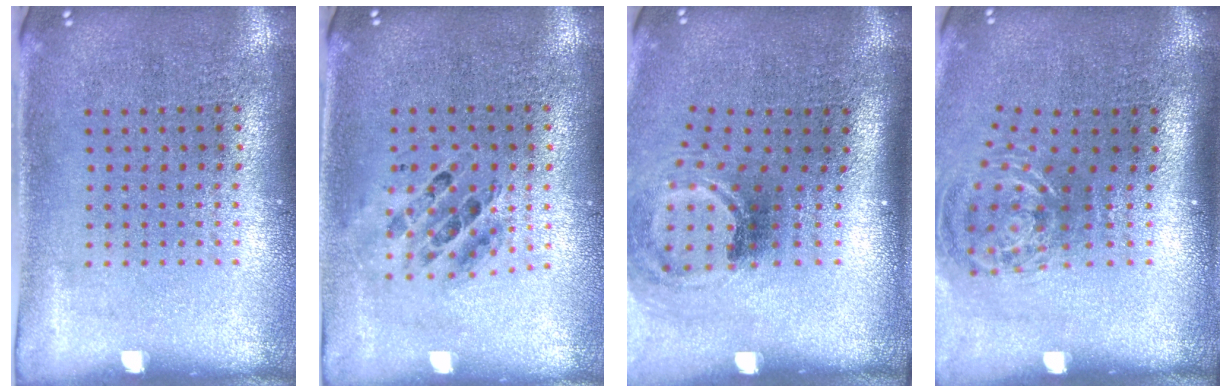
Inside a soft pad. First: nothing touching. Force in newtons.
{"total": 0.5, "press": 0.5, "slide": 0.2}
{"total": 2.0, "press": 1.2, "slide": 1.6}
{"total": 1.7, "press": 1.2, "slide": 1.2}